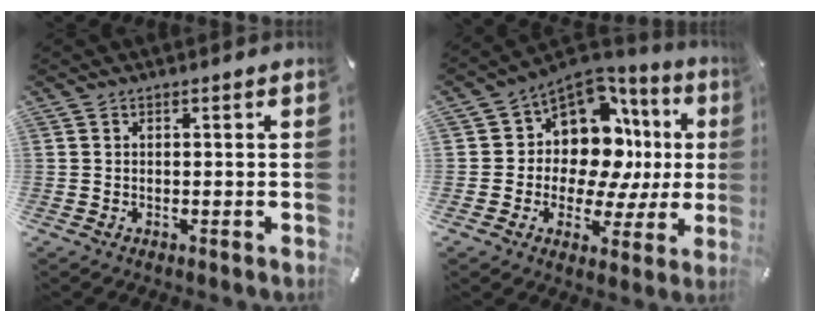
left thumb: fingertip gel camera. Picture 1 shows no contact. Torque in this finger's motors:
{"motor_torque": [0.44, 1.01, 0.69, 0.26, 0.10]}